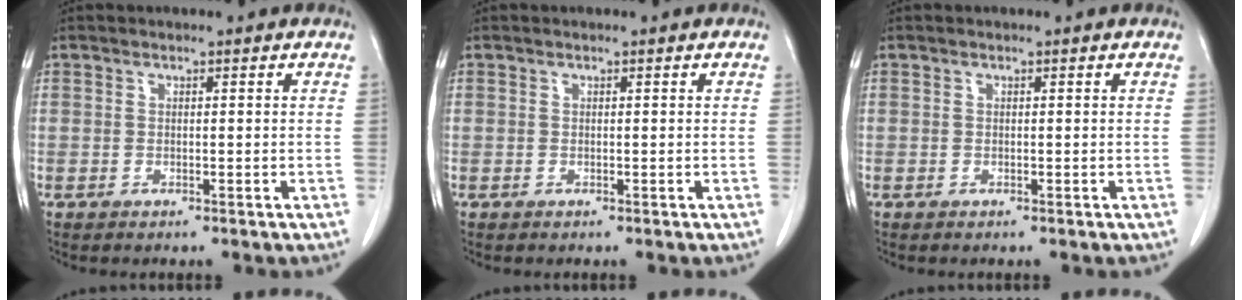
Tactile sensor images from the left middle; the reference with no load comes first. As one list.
[{"total": 0.0}, {"total": 0.0}]